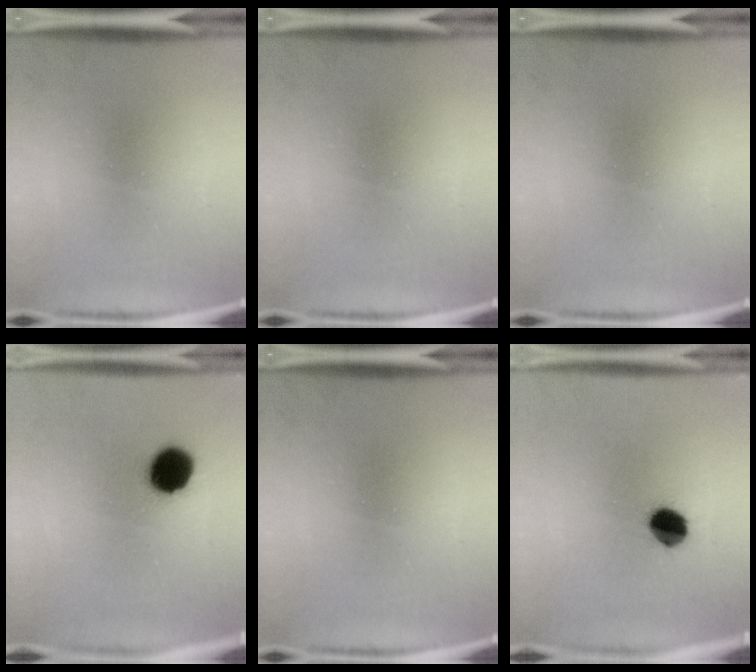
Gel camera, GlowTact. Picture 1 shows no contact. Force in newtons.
{"total": 0.0}
{"total": 0.0}
{"total": 9.5}
{"total": 0.0}
{"total": 7.5}